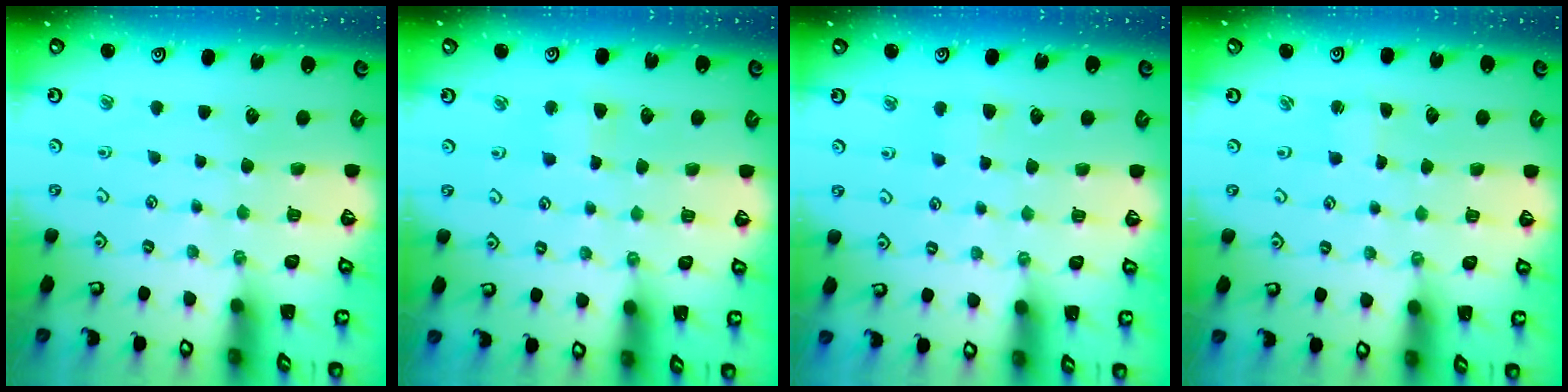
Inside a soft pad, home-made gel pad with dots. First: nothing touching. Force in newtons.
{"total": 2.2, "press": 2.2, "slide": 0.2}
{"total": 4.0, "press": 3.9, "slide": 0.5}
{"total": 1.5, "press": 1.5, "slide": 0.2}